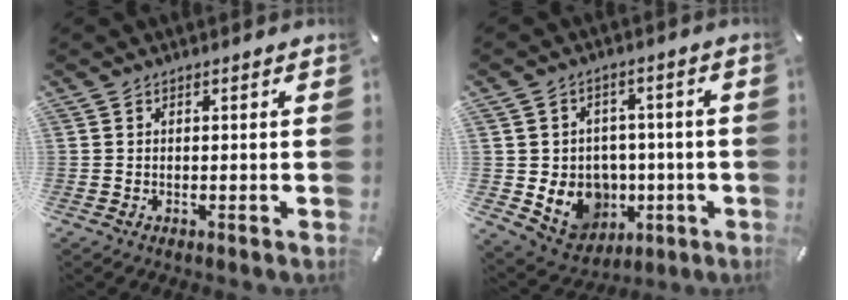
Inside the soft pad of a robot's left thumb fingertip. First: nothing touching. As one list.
[{"total": 10.7, "force": [-1.7, 10.1, 3.3], "torque": [-0.067, 0.002, -0.014]}]